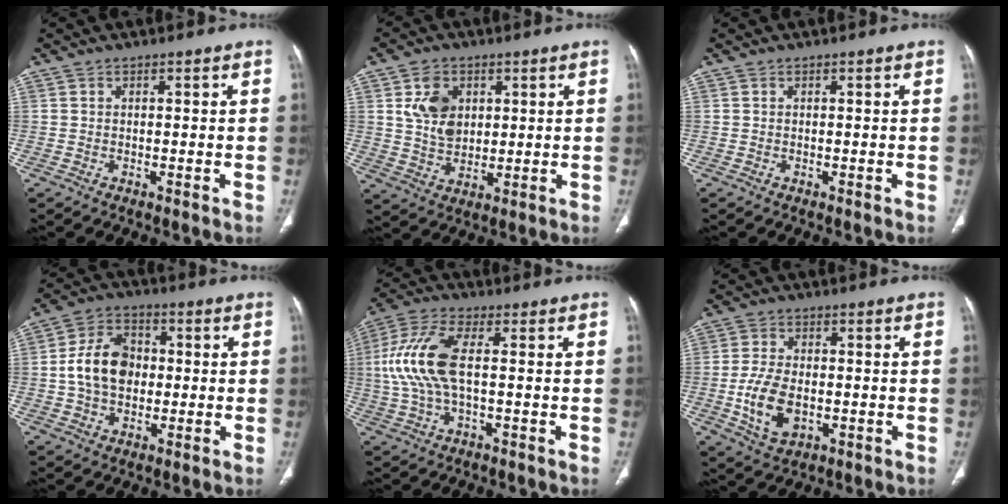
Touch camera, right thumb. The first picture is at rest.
{"total": 8.5, "force": [2.6, 6.3, 5.1], "torque": [-0.069, -0.016, 0.053]}
{"total": 0.0}
{"total": 11.3, "force": [0.0, 8.2, 7.7], "torque": [-0.120, 0.020, -0.007]}
{"total": 11.9, "force": [0.6, 4.9, 10.9], "torque": [-0.260, 0.020, 0.008]}
{"total": 9.6, "force": [-1.9, 5.8, 7.3], "torque": [-0.136, 0.001, -0.027]}